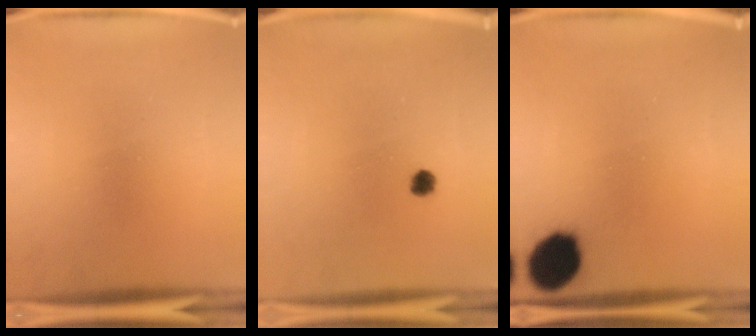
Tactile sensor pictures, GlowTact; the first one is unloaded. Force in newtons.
{"total": 1.7}
{"total": 12.2}